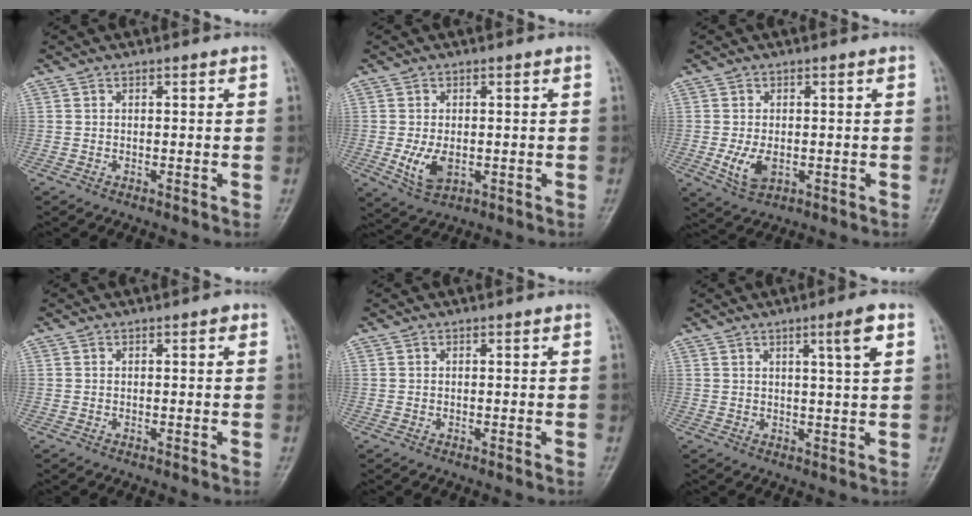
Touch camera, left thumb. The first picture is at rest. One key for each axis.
{"total": 5.5, "fx": -0.8, "fy": 3.4, "fz": 4.2, "tx": -0.078, "ty": -0.010, "tz": -0.007}
{"total": 5.0, "fx": -0.9, "fy": 3.1, "fz": 3.8, "tx": -0.074, "ty": -0.009, "tz": -0.010}
{"total": 0.7, "fx": 0.2, "fy": 0.4, "fz": 0.5, "tx": -0.002, "ty": 0.002, "tz": -0.001}
{"total": 0.0}
{"total": 5.0, "fx": 2.3, "fy": 0.1, "fz": 4.5, "tx": -0.071, "ty": -0.008, "tz": 0.036}